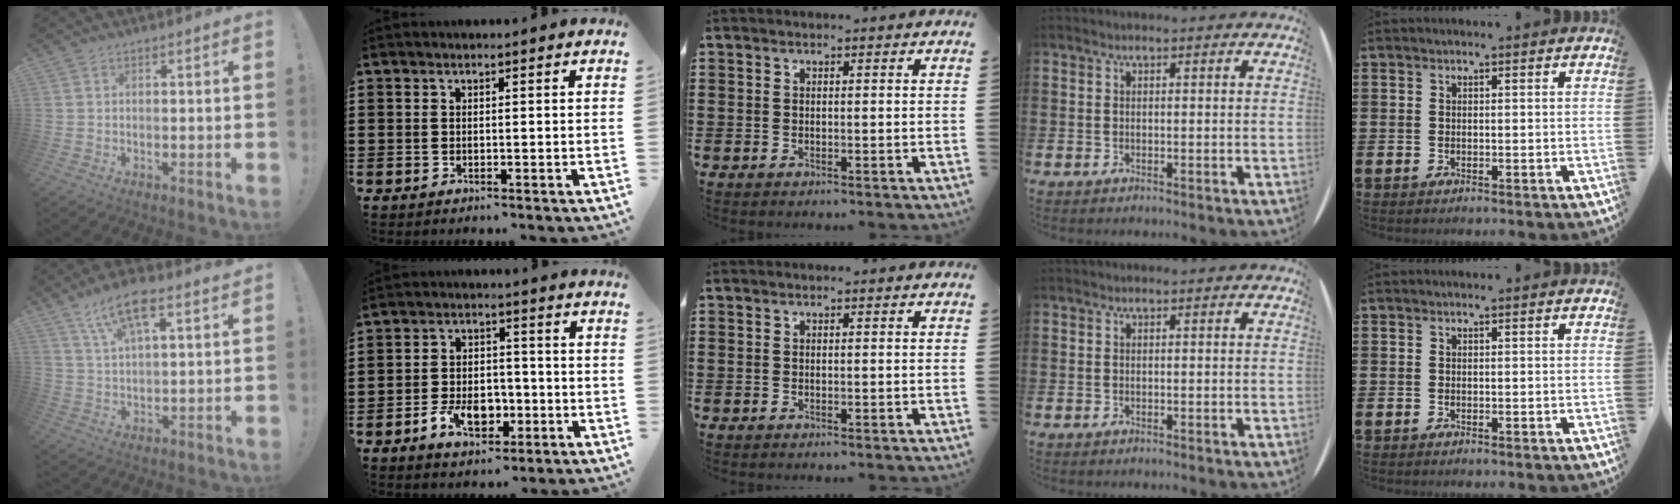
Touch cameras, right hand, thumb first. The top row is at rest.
{"thumb": {"total": 11.3, "force": [7.6, 3.5, 7.7], "torque": [-0.137, -0.029, 0.134]}, "index": {"total": 6.8, "force": [-2.8, 4.4, 4.4], "torque": [-0.079, 0.007, -0.052]}}